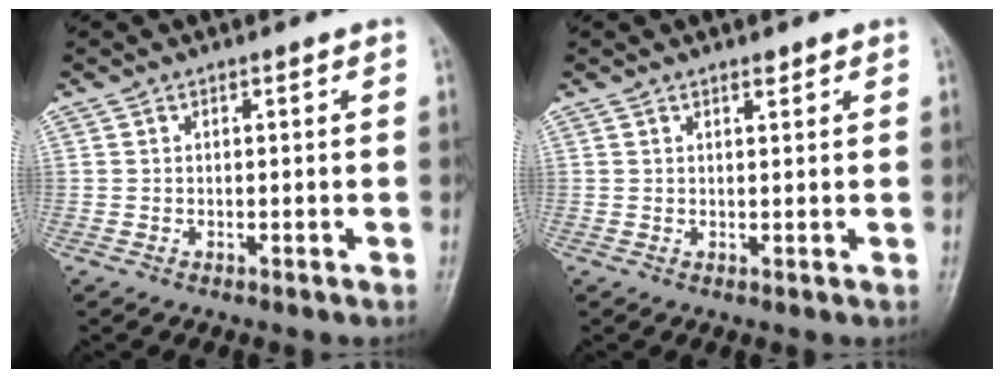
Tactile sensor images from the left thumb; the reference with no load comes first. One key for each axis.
{"total": 1.2, "fx": 0.9, "fy": 0.4, "fz": 0.6, "tx": -0.007, "ty": -0.006, "tz": 0.014}